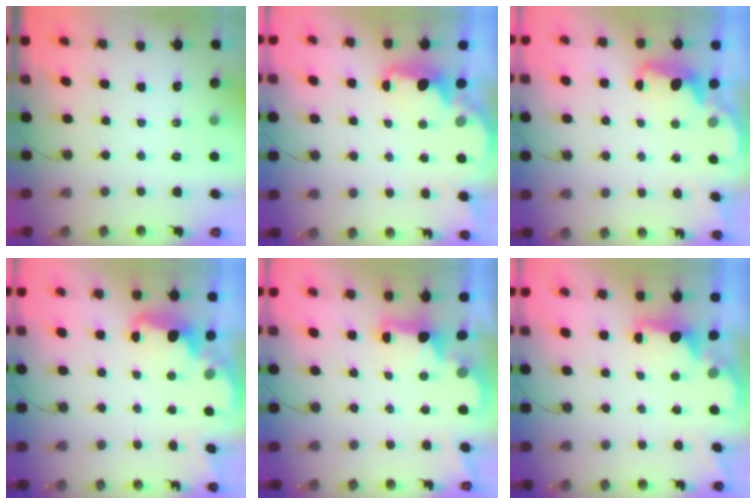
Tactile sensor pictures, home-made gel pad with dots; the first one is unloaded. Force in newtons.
{"total": 2.5, "press": 2.4, "slide": 0.8}
{"total": 2.3, "press": 2.3, "slide": 0.5}
{"total": 2.6, "press": 2.5, "slide": 0.5}
{"total": 2.5, "press": 2.3, "slide": 0.8}
{"total": 1.8, "press": 1.6, "slide": 0.8}